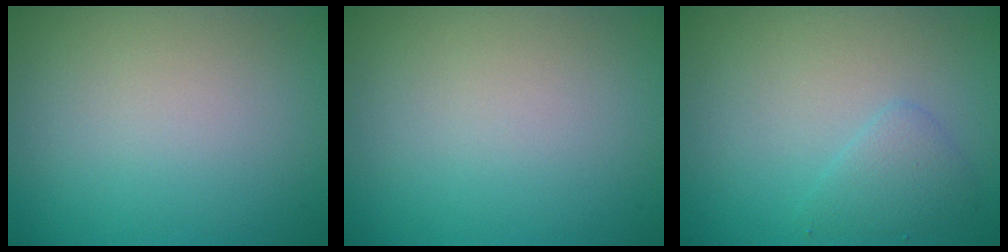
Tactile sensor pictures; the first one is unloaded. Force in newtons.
{"total": 0.0}
{"total": 1.7, "press": 1.7, "slide": 0.0}